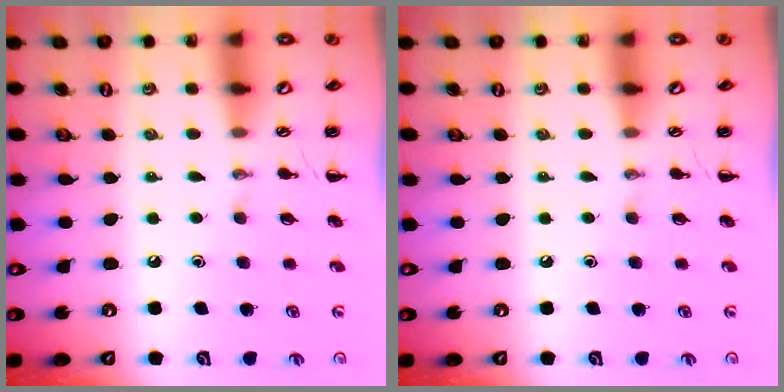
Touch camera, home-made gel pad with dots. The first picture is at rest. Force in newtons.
{"total": 0.0}